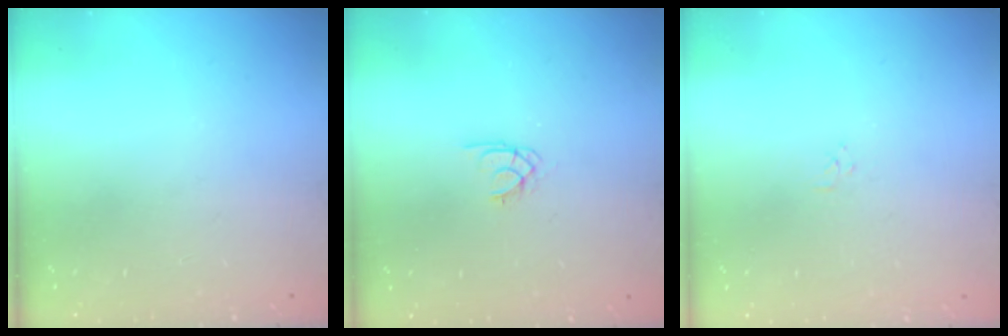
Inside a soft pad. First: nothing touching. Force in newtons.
{"total": 1.8, "press": 1.8, "slide": 0.3}
{"total": 2.9, "press": 2.9, "slide": 0.3}